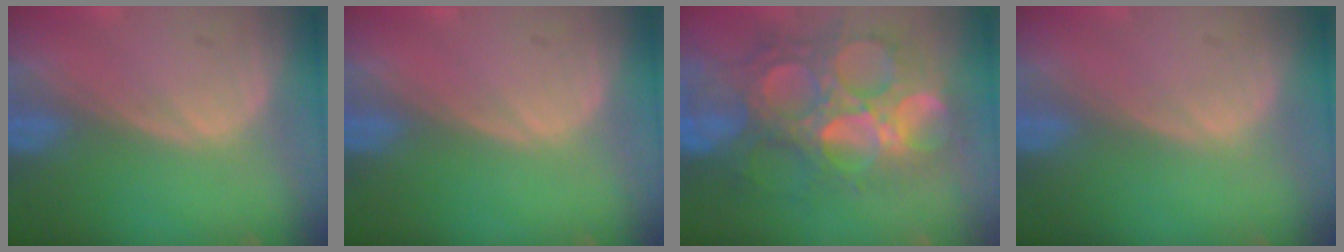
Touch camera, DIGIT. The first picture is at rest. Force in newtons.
{"total": 0.0}
{"total": 13.0, "press": 13.0, "slide": 1.5}
{"total": 0.0}